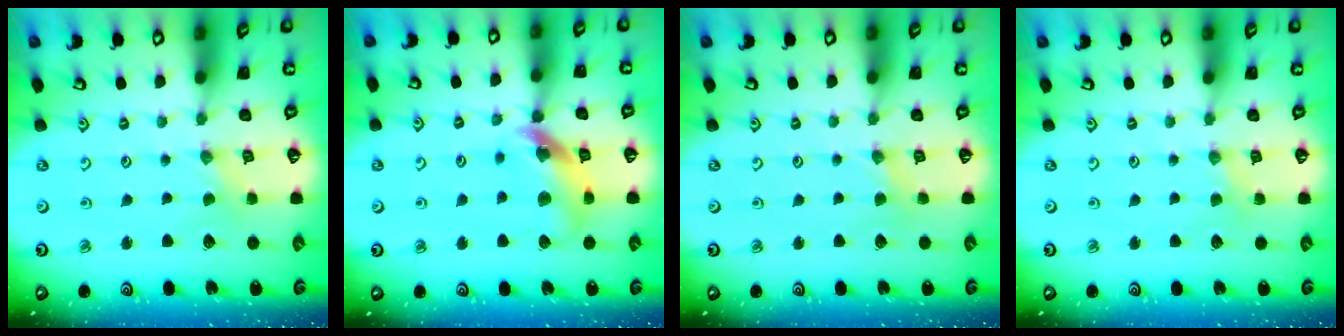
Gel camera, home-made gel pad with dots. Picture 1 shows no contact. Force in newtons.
{"total": 13.8, "press": 13.7, "slide": 1.6}
{"total": 1.9, "press": 1.8, "slide": 0.3}
{"total": 2.9, "press": 2.9, "slide": 0.4}